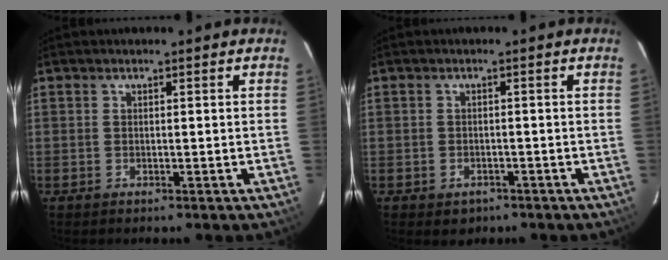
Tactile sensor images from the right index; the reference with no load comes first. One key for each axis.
{"total": 3.0, "fx": -1.7, "fy": 2.3, "fz": 0.9, "tx": -0.023, "ty": -0.001, "tz": -0.018}